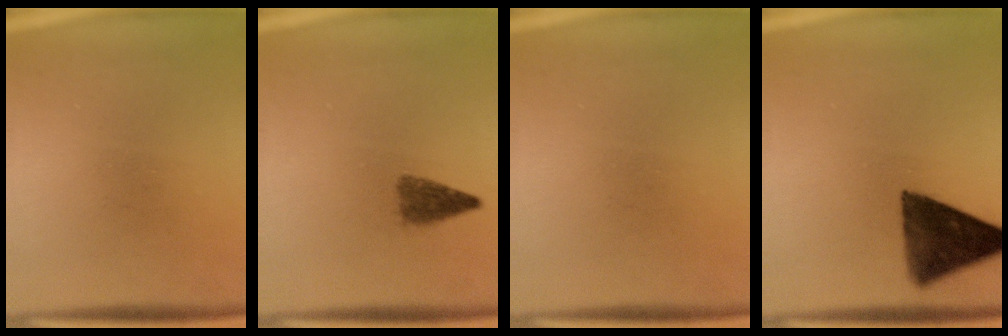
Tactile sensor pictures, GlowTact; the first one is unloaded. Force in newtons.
{"total": 2.8}
{"total": 0.0}
{"total": 11.6}